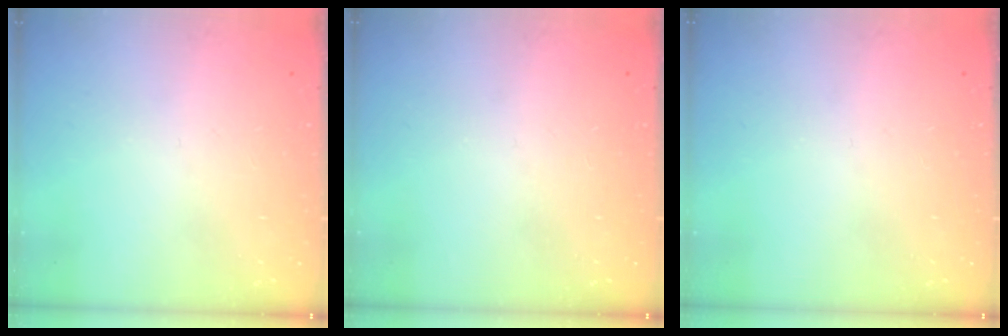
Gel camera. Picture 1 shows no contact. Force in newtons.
{"total": 0.0}
{"total": 0.0}